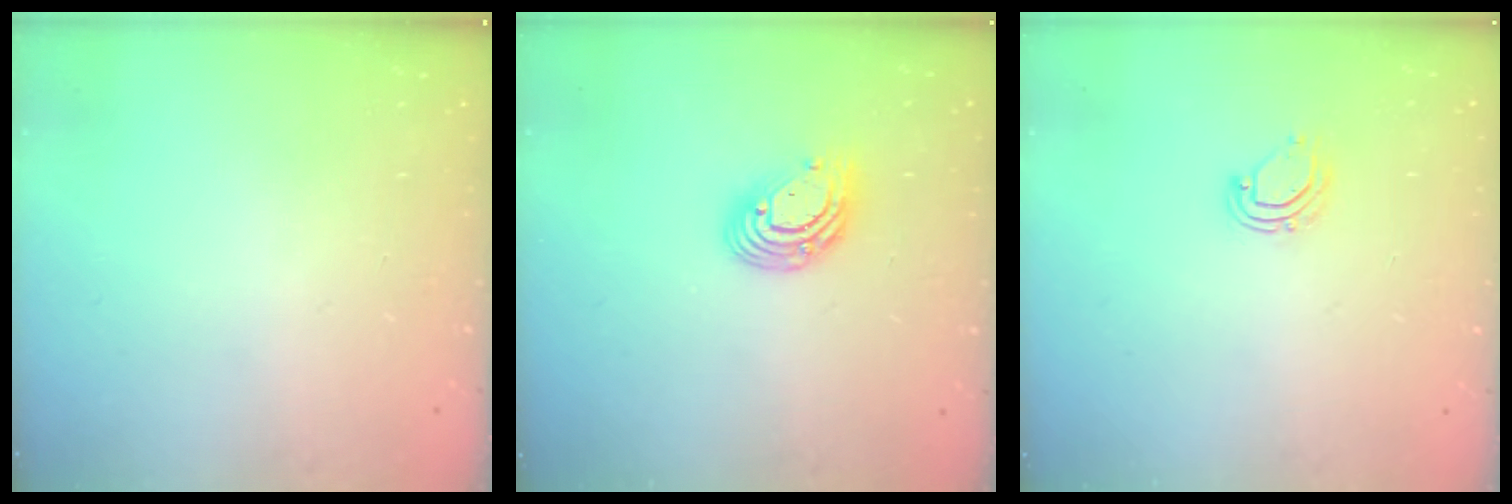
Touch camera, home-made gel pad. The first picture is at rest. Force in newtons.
{"total": 9.9, "press": 9.9, "slide": 1.1}
{"total": 6.5, "press": 6.5, "slide": 1.1}